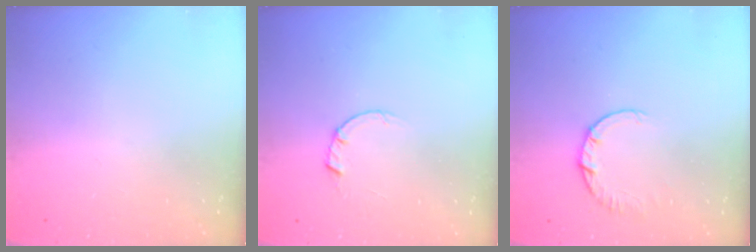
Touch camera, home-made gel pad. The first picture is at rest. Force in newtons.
{"total": 1.5, "press": 1.5, "slide": 0.3}
{"total": 2.4, "press": 2.4, "slide": 0.2}